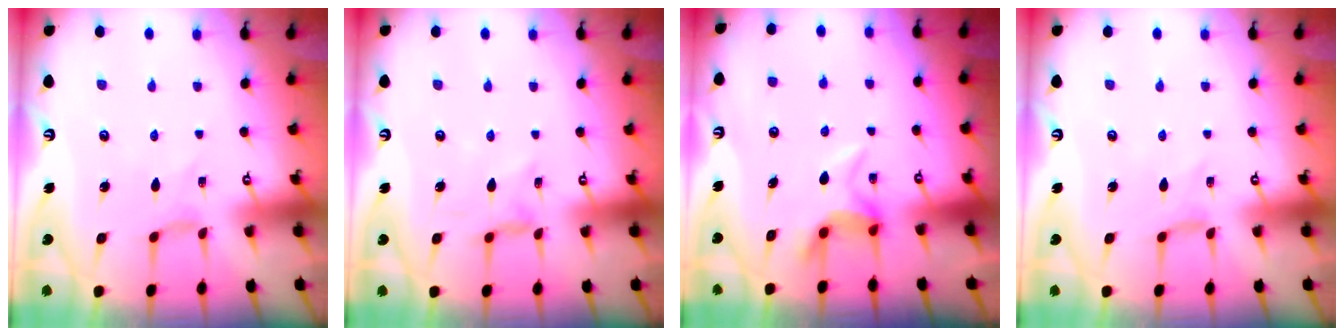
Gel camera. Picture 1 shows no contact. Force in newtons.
{"total": 2.2, "press": 2.1, "slide": 0.5}
{"total": 5.6, "press": 5.5, "slide": 1.0}
{"total": 0.0}